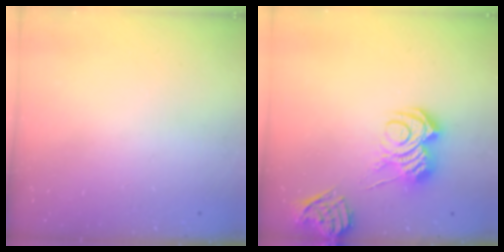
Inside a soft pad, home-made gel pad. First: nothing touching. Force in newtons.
{"total": 10.6, "press": 10.5, "slide": 1.0}